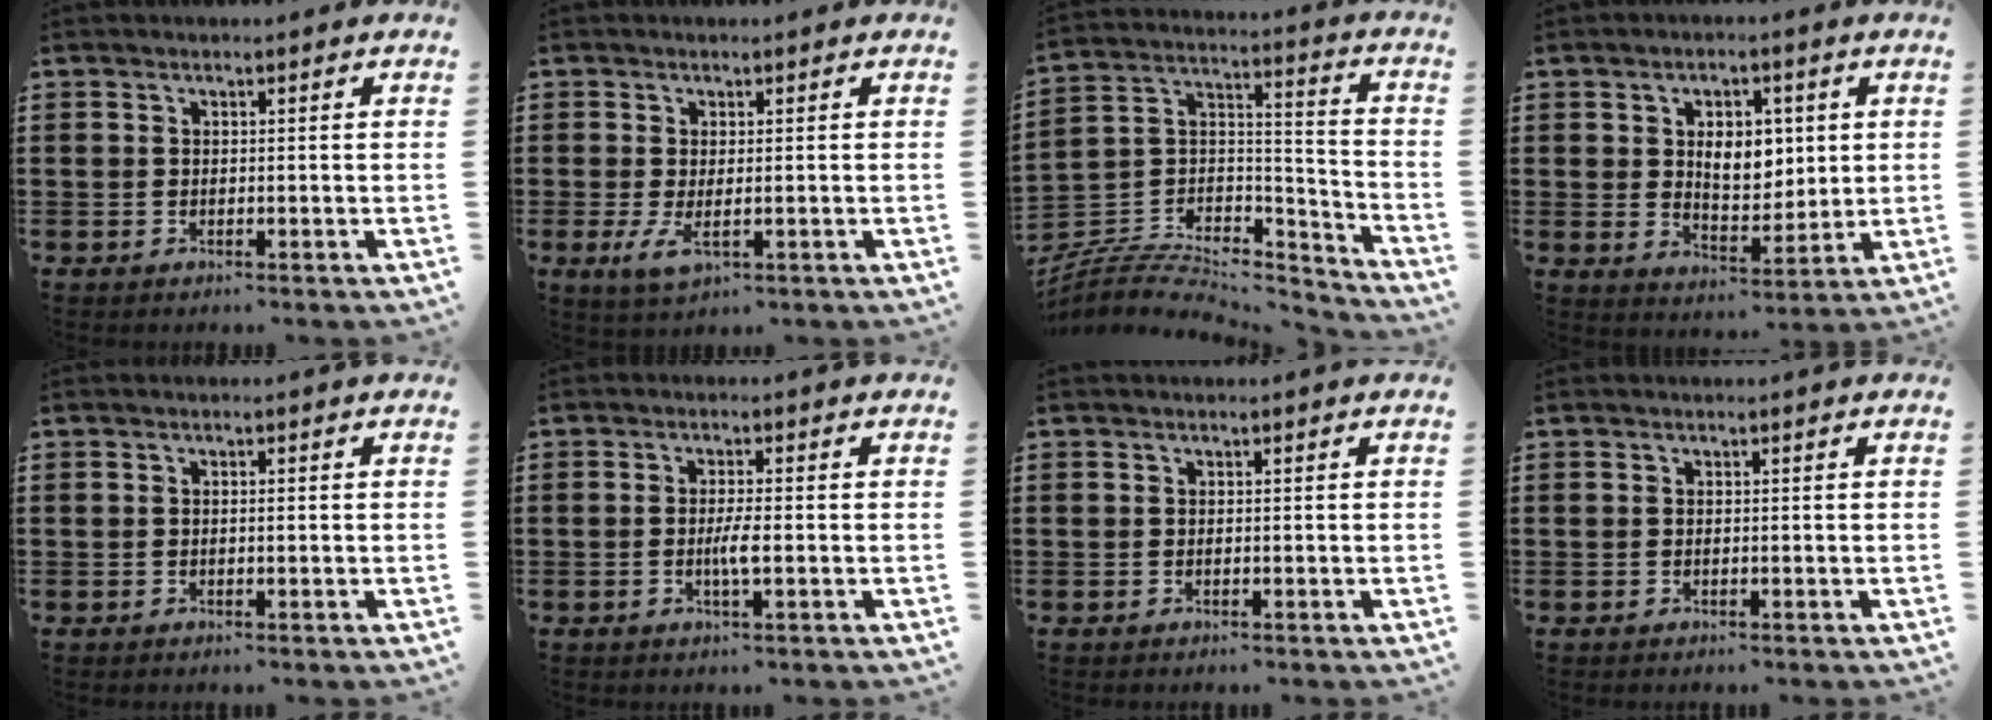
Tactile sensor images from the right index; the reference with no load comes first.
{"total": 3.1, "force": [-0.3, 1.1, 2.8], "torque": [-0.066, -0.006, -0.008]}
{"total": 6.2, "force": [-5.3, 2.6, 2.0], "torque": [-0.051, 0.000, -0.109]}
{"total": 6.5, "force": [1.6, 4.3, 4.6], "torque": [-0.081, 0.007, 0.021]}
{"total": 0.6, "force": [0.0, 0.1, 0.6], "torque": [-0.013, -0.003, 0.001]}
{"total": 3.0, "force": [-0.8, 0.1, 2.8], "torque": [-0.058, -0.010, -0.016]}
{"total": 0.0}
{"total": 0.0}